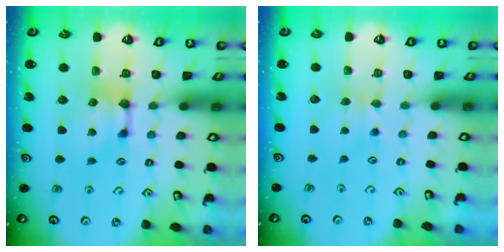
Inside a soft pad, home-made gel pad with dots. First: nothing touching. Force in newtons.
{"total": 1.6, "press": 1.5, "slide": 0.5}